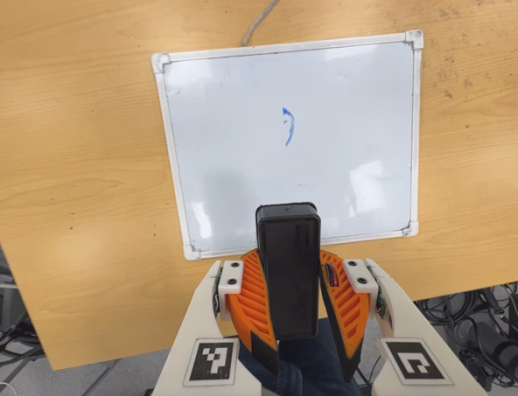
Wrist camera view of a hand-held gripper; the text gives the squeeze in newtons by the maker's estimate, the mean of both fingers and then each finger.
{"total": 11.4, "left": 10.7, "right": 12.1}